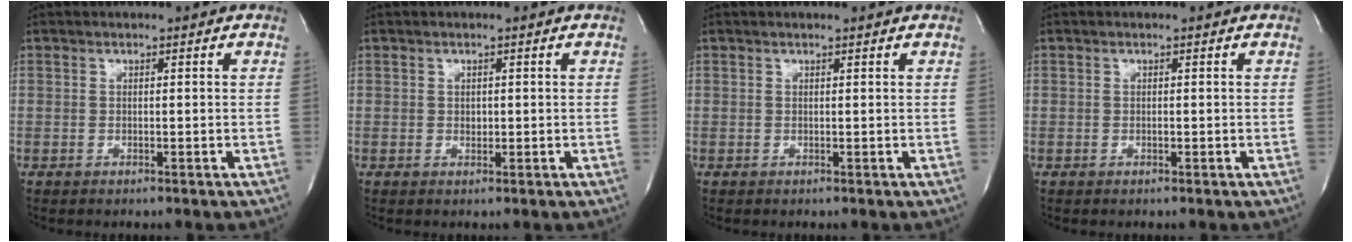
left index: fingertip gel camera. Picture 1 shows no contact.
{"total": 0.8, "force": [0.1, 0.7, 0.5], "torque": [-0.005, 0.001, 0.001]}
{"total": 1.4, "force": [1.3, -0.1, 0.4], "torque": [-0.012, 0.007, 0.017]}
{"total": 0.0}